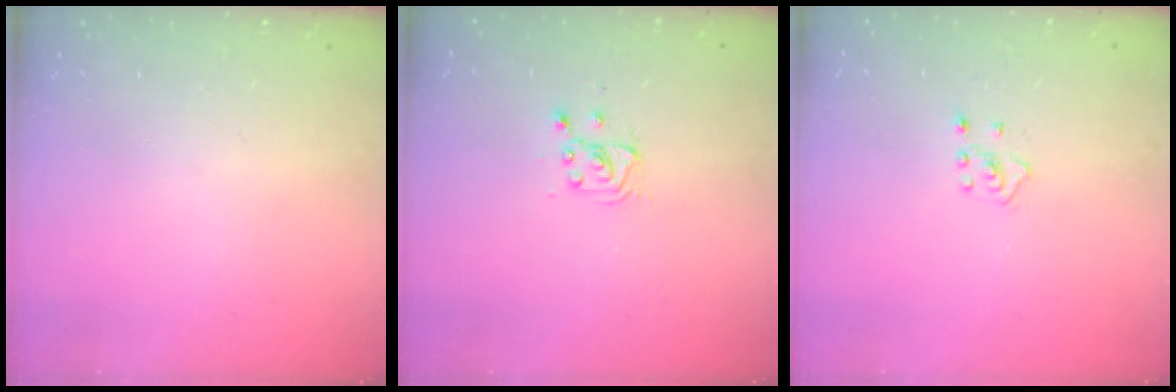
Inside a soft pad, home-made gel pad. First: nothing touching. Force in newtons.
{"total": 2.9, "press": 2.9, "slide": 0.4}
{"total": 2.4, "press": 2.4, "slide": 0.5}